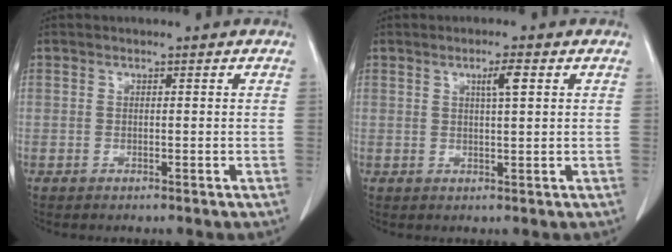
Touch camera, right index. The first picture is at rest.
{"total": 2.5, "force": [1.0, 0.0, 2.3], "torque": [-0.035, 0.002, 0.015]}